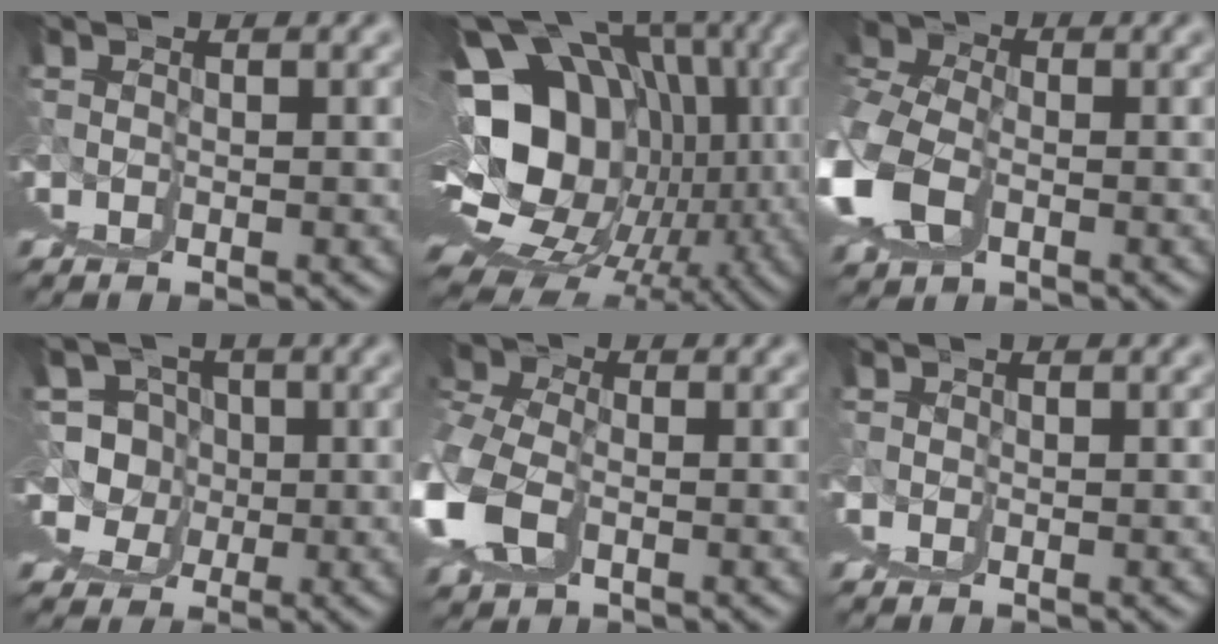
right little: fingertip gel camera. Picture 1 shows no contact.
{"total": 16.8, "force": [0.7, 8.1, 14.7], "torque": [-0.205, -0.013, 0.043]}
{"total": 4.7, "force": [-0.5, 3.3, 3.3], "torque": [-0.069, -0.030, 0.008]}
{"total": 5.8, "force": [1.6, 4.4, 3.4], "torque": [-0.051, -0.022, 0.040]}
{"total": 4.0, "force": [-0.2, 2.8, 2.9], "torque": [-0.053, -0.022, 0.011]}
{"total": 0.8, "force": [0.3, 0.7, -0.2], "torque": [0.004, -0.005, 0.004]}